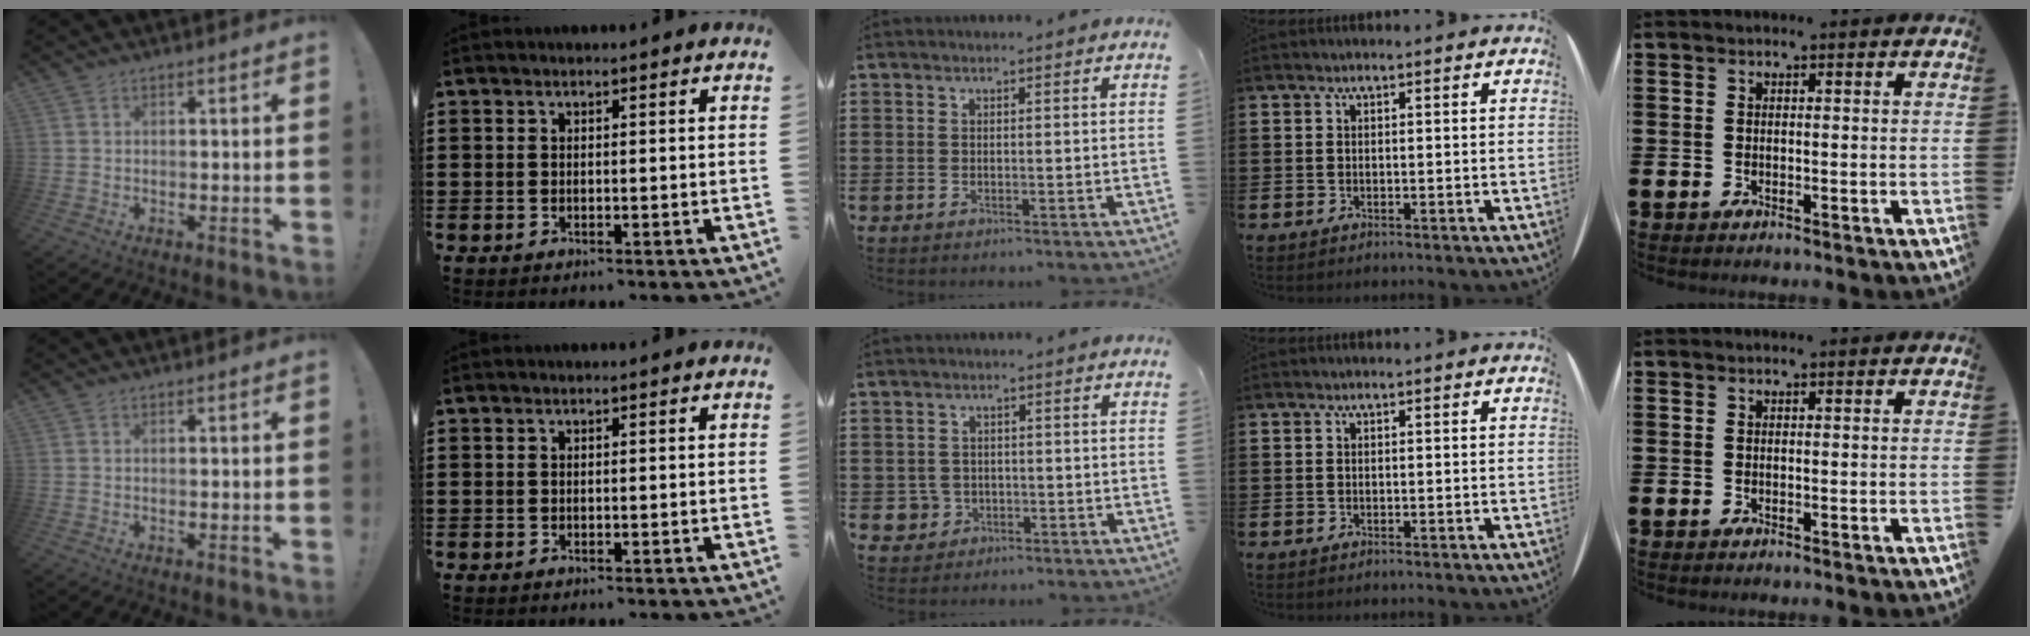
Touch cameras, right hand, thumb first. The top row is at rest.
{"middle": {"total": 2.5, "force": [-0.7, 2.4, 0.4], "torque": [-0.018, 0.003, -0.016]}}